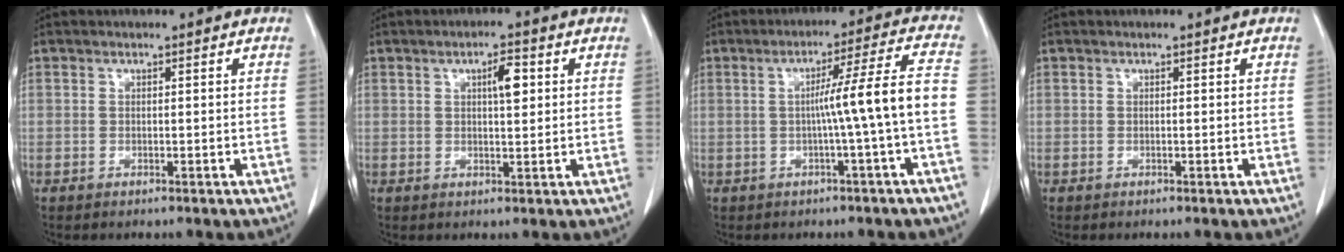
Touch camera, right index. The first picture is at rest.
{"total": 3.7, "force": [1.2, 1.0, 3.4], "torque": [-0.054, 0.004, 0.018]}
{"total": 8.6, "force": [-1.4, -1.7, 8.3], "torque": [-0.122, 0.019, -0.017]}
{"total": 0.0}